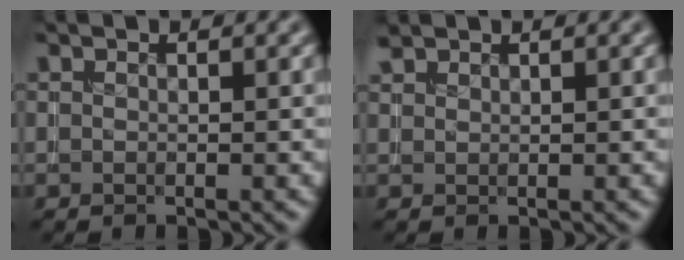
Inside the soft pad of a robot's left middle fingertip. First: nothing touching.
{"total": 1.0, "force": [1.0, 0.2, 0.2], "torque": [-0.006, 0.003, 0.025]}